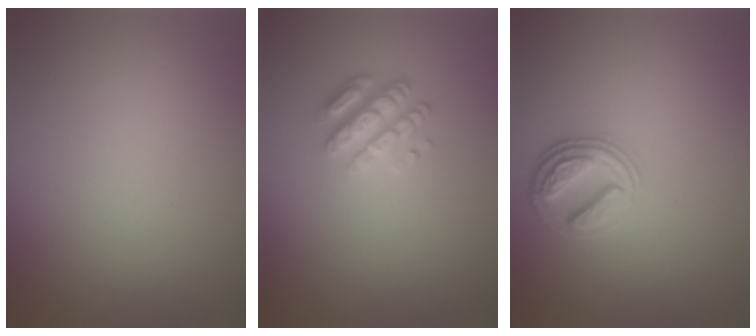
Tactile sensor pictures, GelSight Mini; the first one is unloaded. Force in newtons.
{"total": 2.9, "press": 2.4, "slide": 1.7}
{"total": 2.9, "press": 2.8, "slide": 0.8}